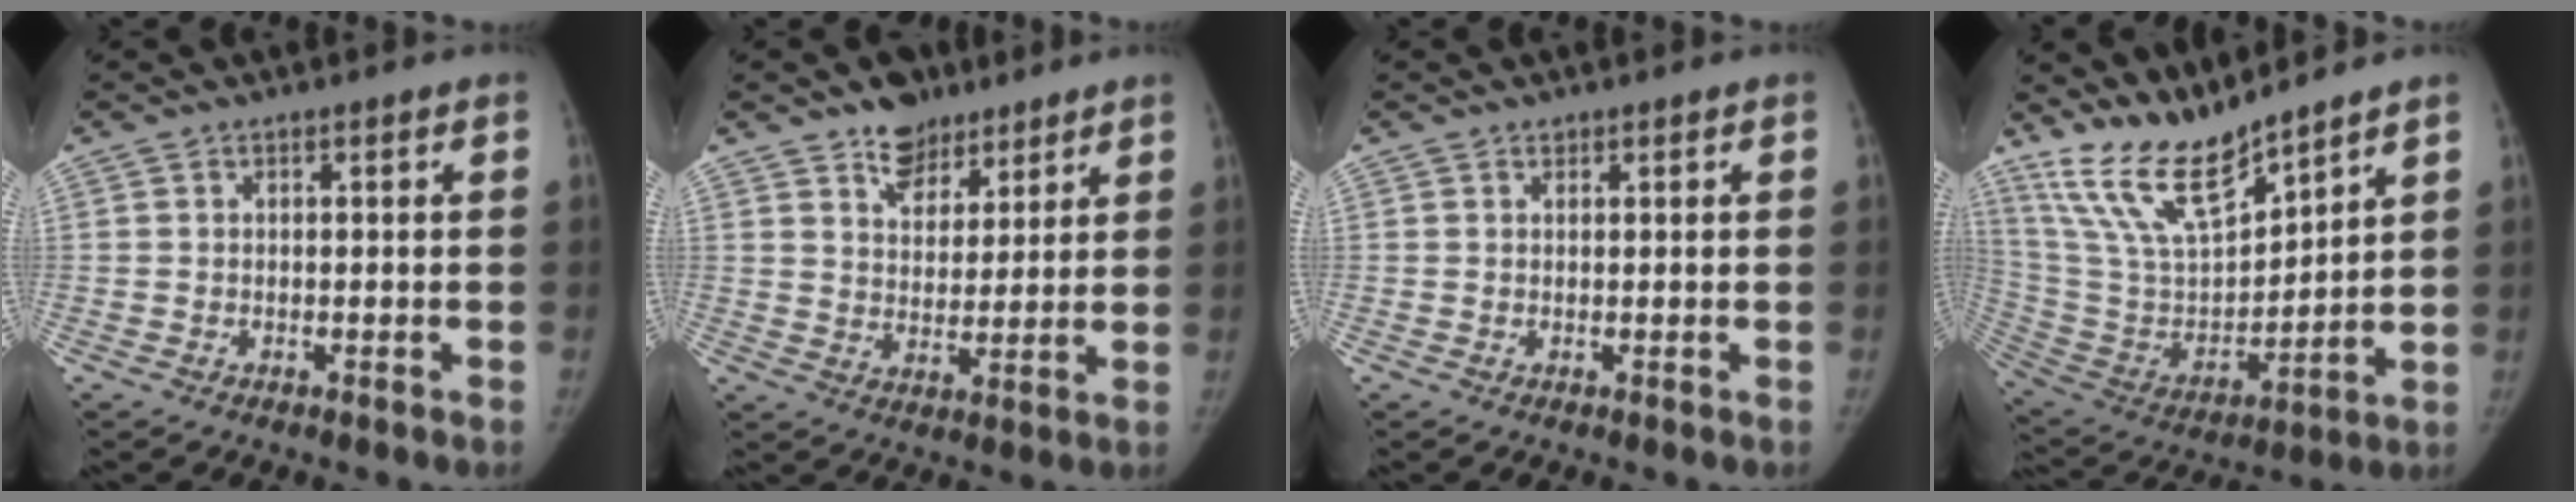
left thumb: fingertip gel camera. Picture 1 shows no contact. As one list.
[{"total": 8.5, "force": [6.2, 5.1, 3.0], "torque": [-0.016, -0.038, 0.103]}, {"total": 0.7, "force": [0.6, 0.4, 0.2], "torque": [0.000, -0.005, 0.008]}, {"total": 15.3, "force": [13.2, 3.2, 6.9], "torque": [-0.113, -0.076, 0.271]}]